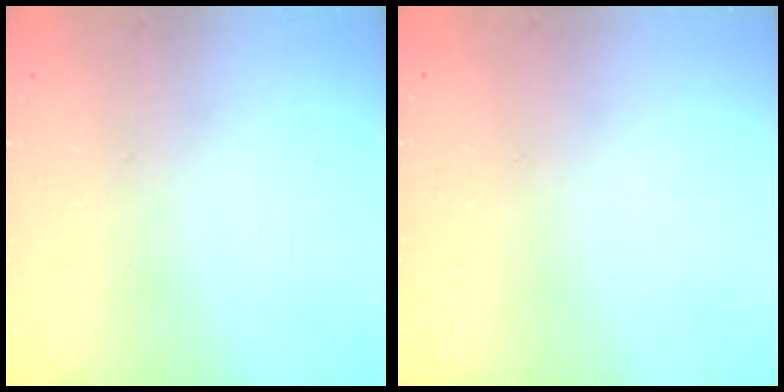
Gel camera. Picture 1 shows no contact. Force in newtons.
{"total": 0.5, "press": 0.5, "slide": 0.1}